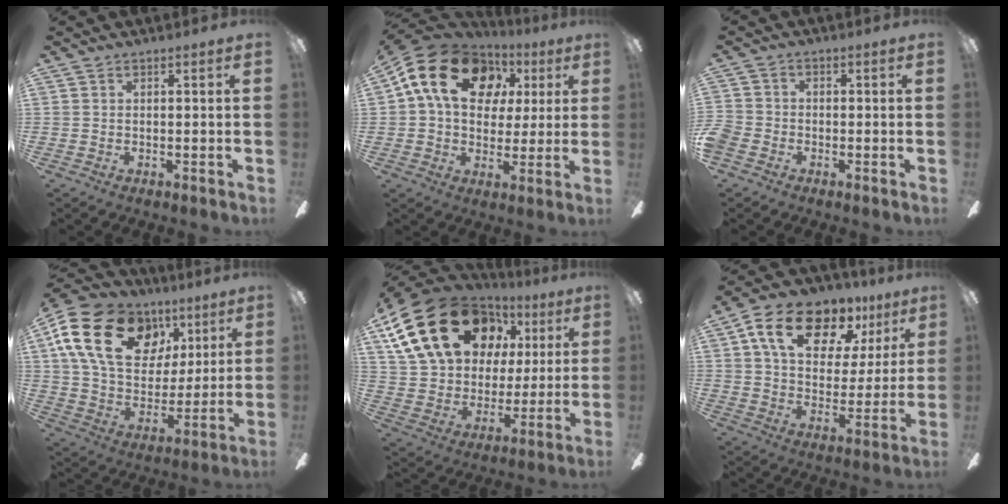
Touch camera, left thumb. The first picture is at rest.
{"total": 17.8, "force": [6.4, 13.1, 10.3], "torque": [-0.186, 0.001, 0.117]}
{"total": 3.4, "force": [-2.0, 2.4, 1.4], "torque": [-0.025, 0.013, -0.037]}
{"total": 23.8, "force": [9.6, 16.3, 14.4], "torque": [-0.257, -0.017, 0.175]}
{"total": 25.8, "force": [11.9, 17.3, 15.0], "torque": [-0.292, -0.040, 0.226]}
{"total": 17.5, "force": [10.6, 10.1, 9.7], "torque": [-0.166, -0.043, 0.186]}